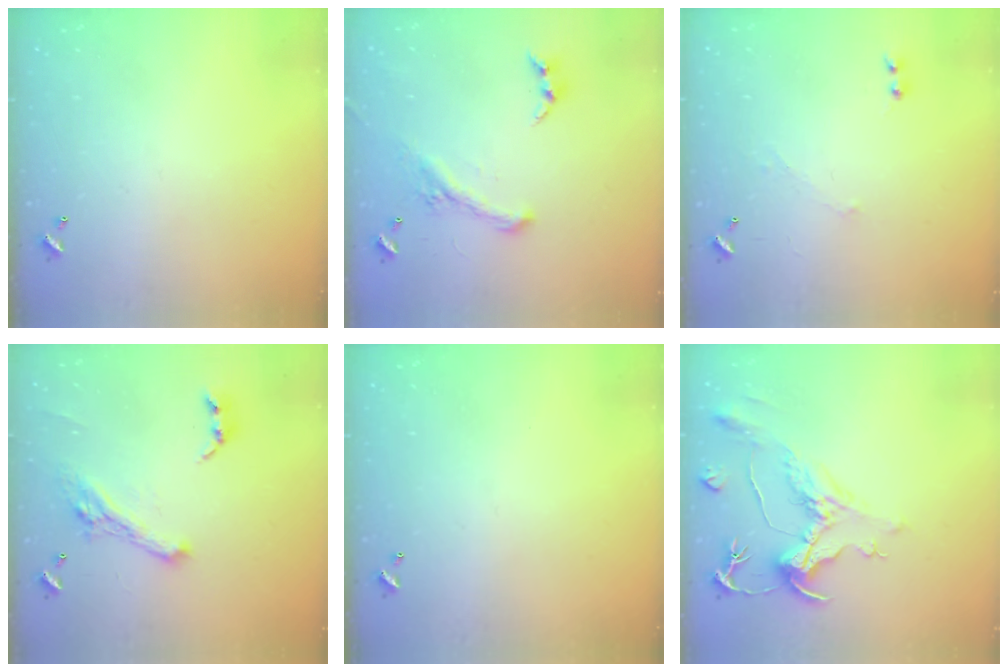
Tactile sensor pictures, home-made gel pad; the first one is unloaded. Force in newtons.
{"total": 1.9, "press": 1.3, "slide": 1.4}
{"total": 0.9, "press": 0.3, "slide": 0.8}
{"total": 7.4, "press": 7.2, "slide": 1.3}
{"total": 0.0}
{"total": 1.8, "press": 0.8, "slide": 1.5}